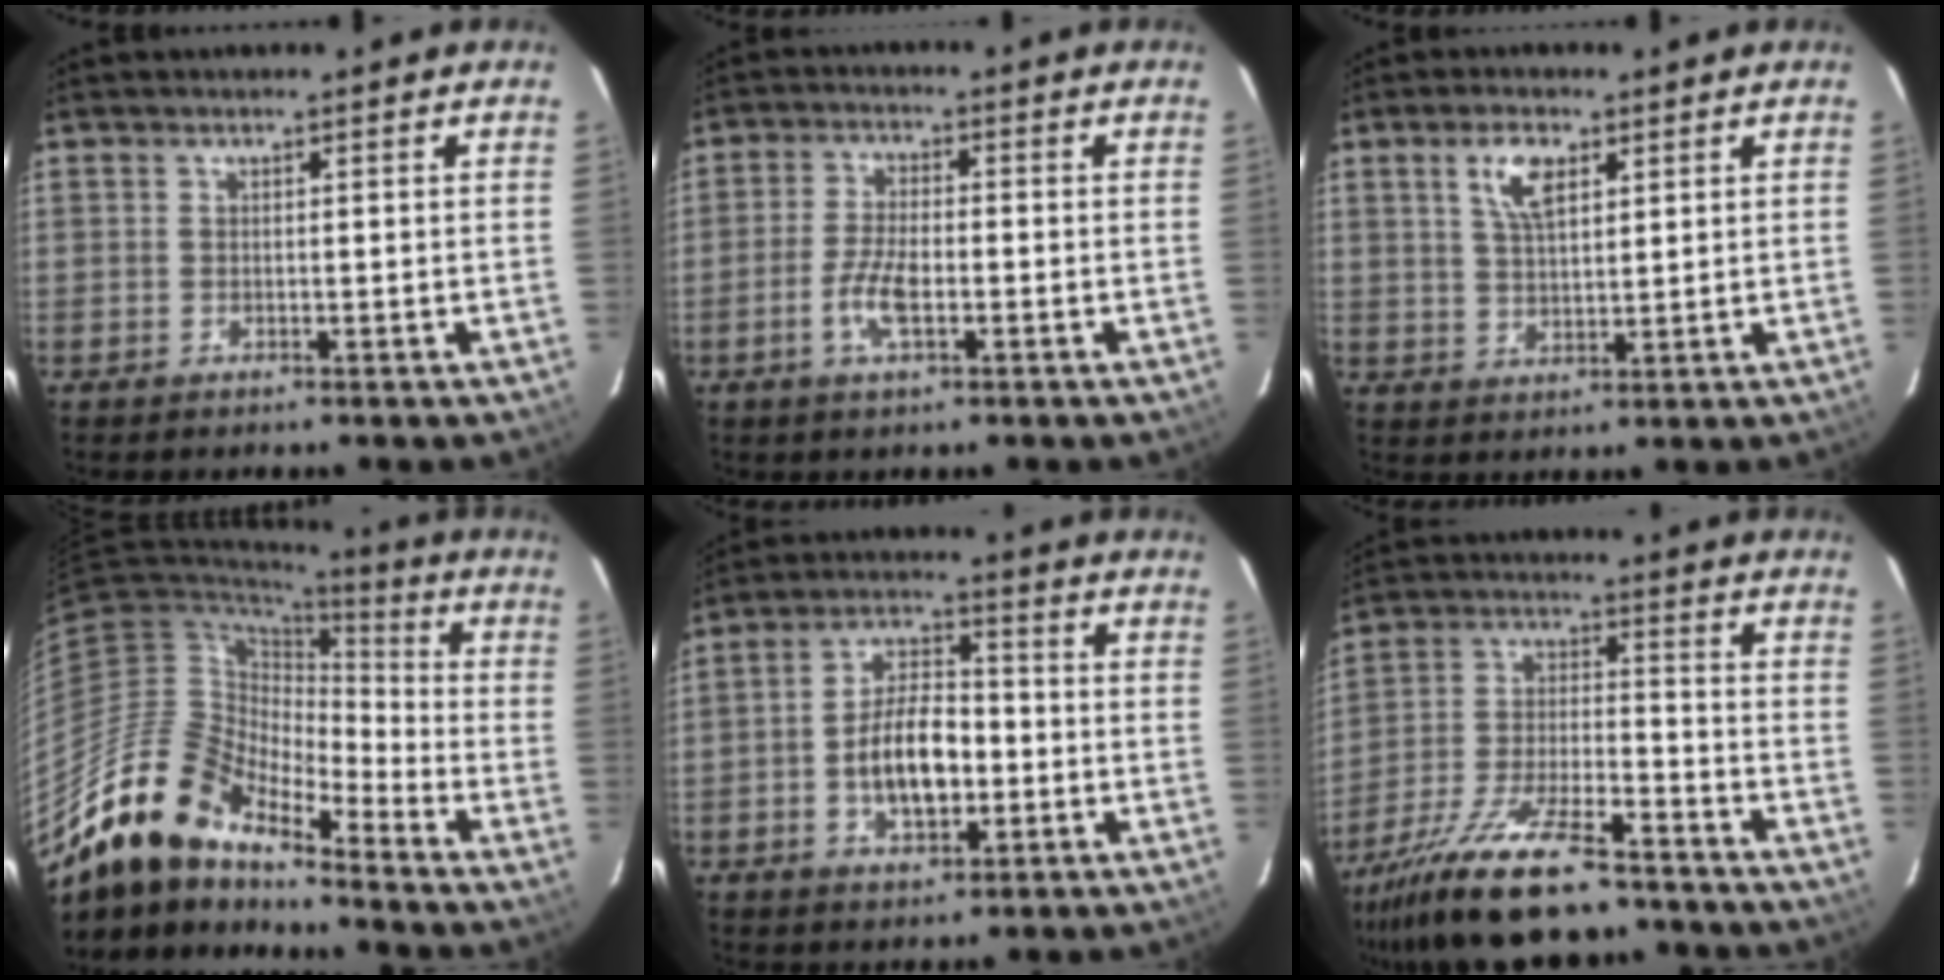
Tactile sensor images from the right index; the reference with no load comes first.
{"total": 6.0, "force": [-2.4, 2.2, 5.0], "torque": [-0.108, 0.002, -0.047]}
{"total": 5.9, "force": [2.9, 2.7, 4.5], "torque": [-0.083, 0.009, 0.057]}
{"total": 16.9, "force": [-14.4, 5.5, 7.1], "torque": [-0.130, -0.006, -0.279]}
{"total": 10.2, "force": [-2.5, 5.2, 8.4], "torque": [-0.158, 0.018, -0.038]}
{"total": 19.5, "force": [-15.3, 5.5, 10.8], "torque": [-0.219, -0.032, -0.256]}